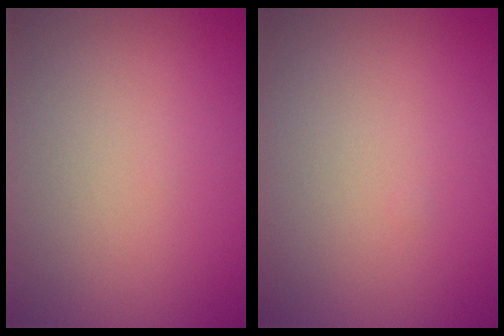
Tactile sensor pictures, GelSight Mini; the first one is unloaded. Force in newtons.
{"total": 0.0}